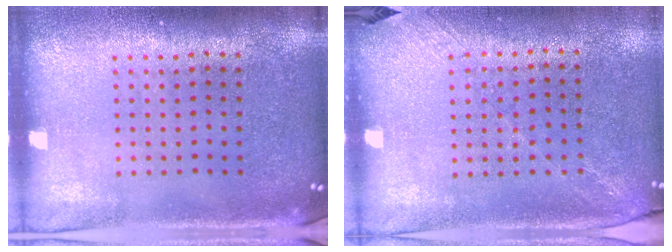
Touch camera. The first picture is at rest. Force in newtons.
{"total": 1.3, "press": 1.0, "slide": 0.9}